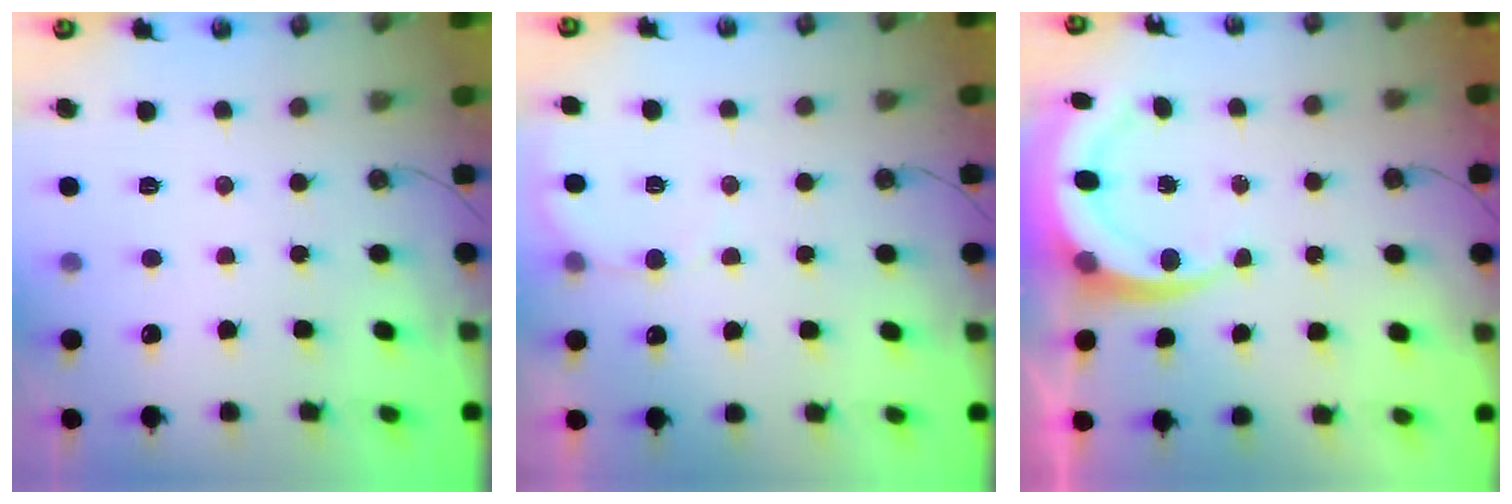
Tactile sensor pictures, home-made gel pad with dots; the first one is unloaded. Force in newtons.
{"total": 5.2, "press": 5.1, "slide": 1.0}
{"total": 8.0, "press": 7.8, "slide": 1.8}